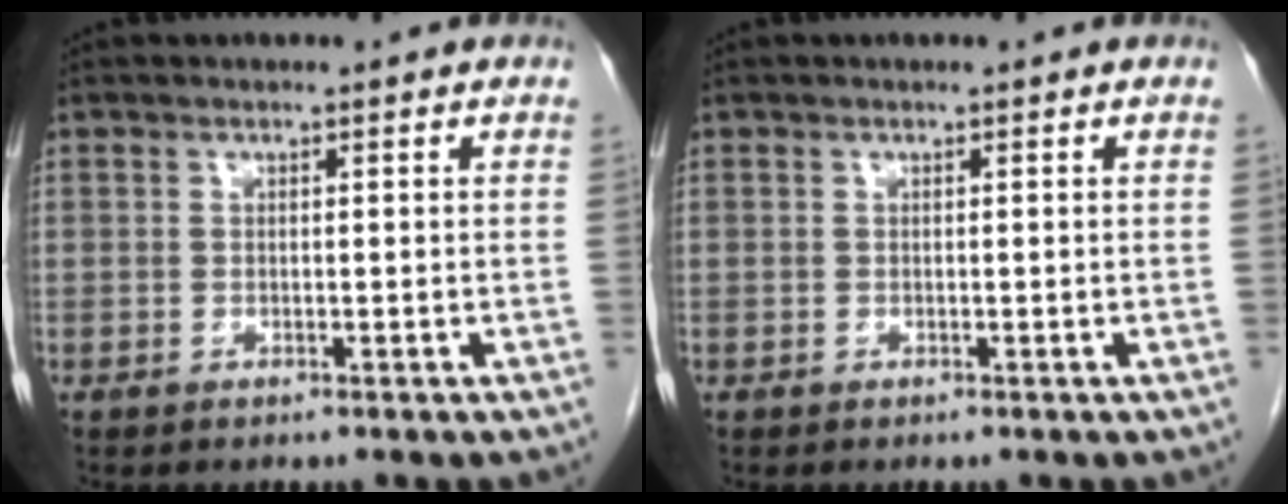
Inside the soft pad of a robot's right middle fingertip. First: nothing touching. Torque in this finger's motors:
{"motor_torque": [0.10, 0.06, -0.03, -0.01]}